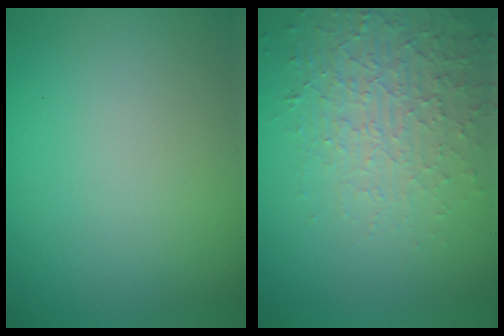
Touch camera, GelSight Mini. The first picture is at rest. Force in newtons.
{"total": 5.1, "press": 3.4, "slide": 3.7}